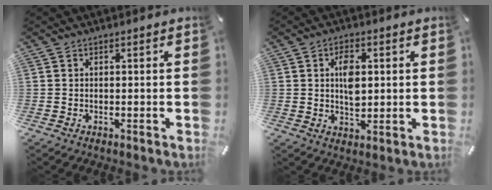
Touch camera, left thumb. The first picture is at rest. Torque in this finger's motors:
{"motor_torque": [0.94, 0.86, 0.79, -0.03, 0.07]}